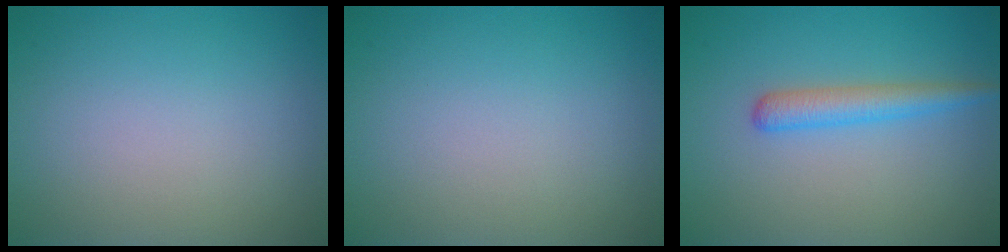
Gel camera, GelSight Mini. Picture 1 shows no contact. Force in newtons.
{"total": 0.0}
{"total": 2.5, "press": 2.5, "slide": 0.1}